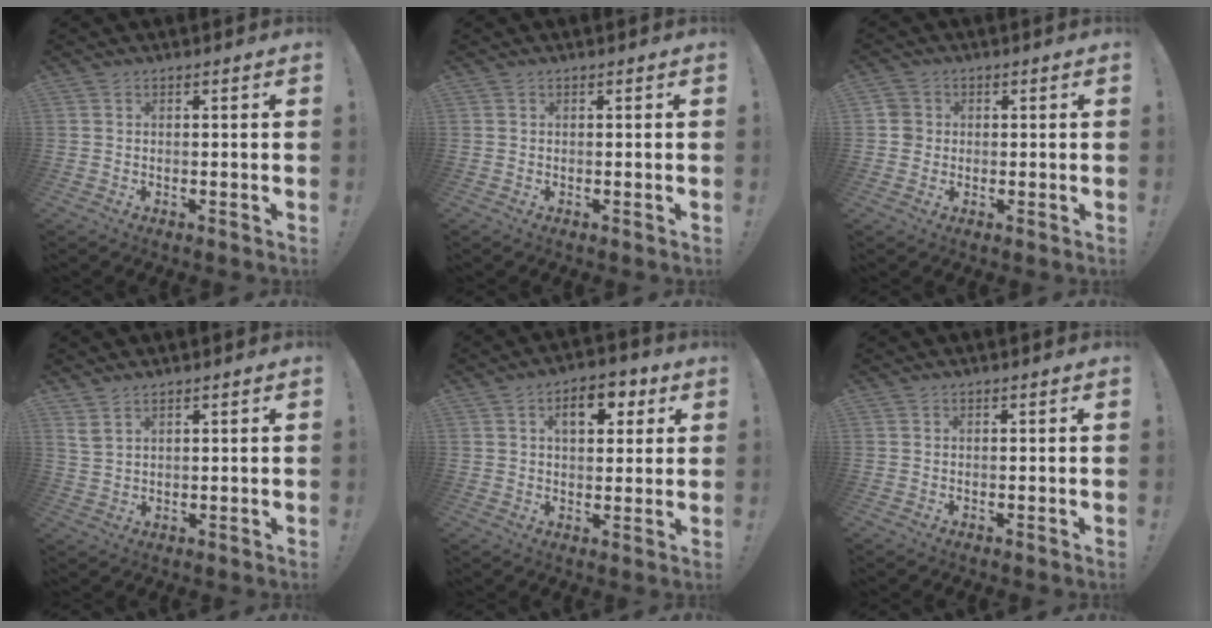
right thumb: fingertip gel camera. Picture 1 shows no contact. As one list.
[{"total": 0.0}, {"total": 3.4, "force": [-0.2, 3.2, 1.0], "torque": [-0.008, 0.008, -0.003]}, {"total": 3.1, "force": [2.3, 1.1, 1.8], "torque": [-0.044, -0.008, 0.046]}, {"total": 9.1, "force": [3.5, 5.3, 6.6], "torque": [-0.081, -0.002, 0.056]}, {"total": 0.0}]